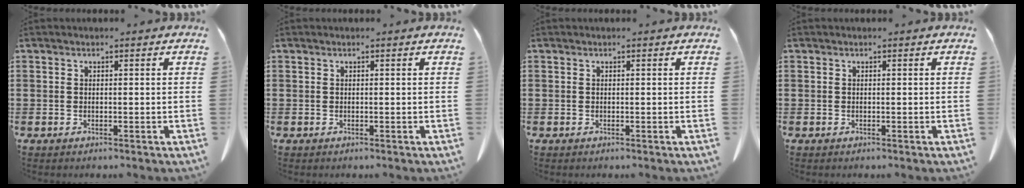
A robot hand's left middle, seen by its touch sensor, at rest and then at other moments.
{"total": 0.0}
{"total": 0.0}
{"total": 0.0}